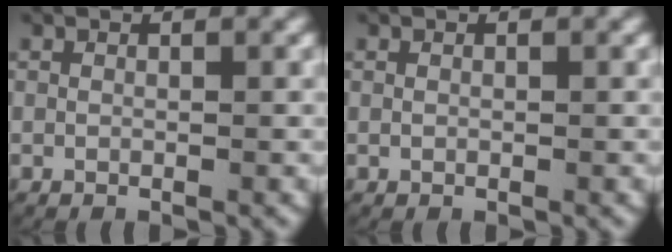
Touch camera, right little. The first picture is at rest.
{"total": 0.0}